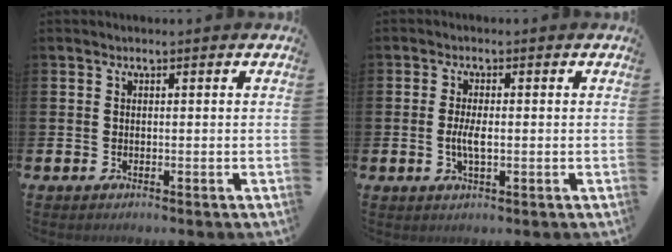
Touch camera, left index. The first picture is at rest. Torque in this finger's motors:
{"motor_torque": [0.67, 0.31, 0.14, 0.10]}